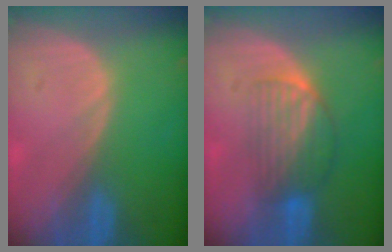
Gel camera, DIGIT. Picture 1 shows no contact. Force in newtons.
{"total": 6.8, "press": 6.0, "slide": 3.3}